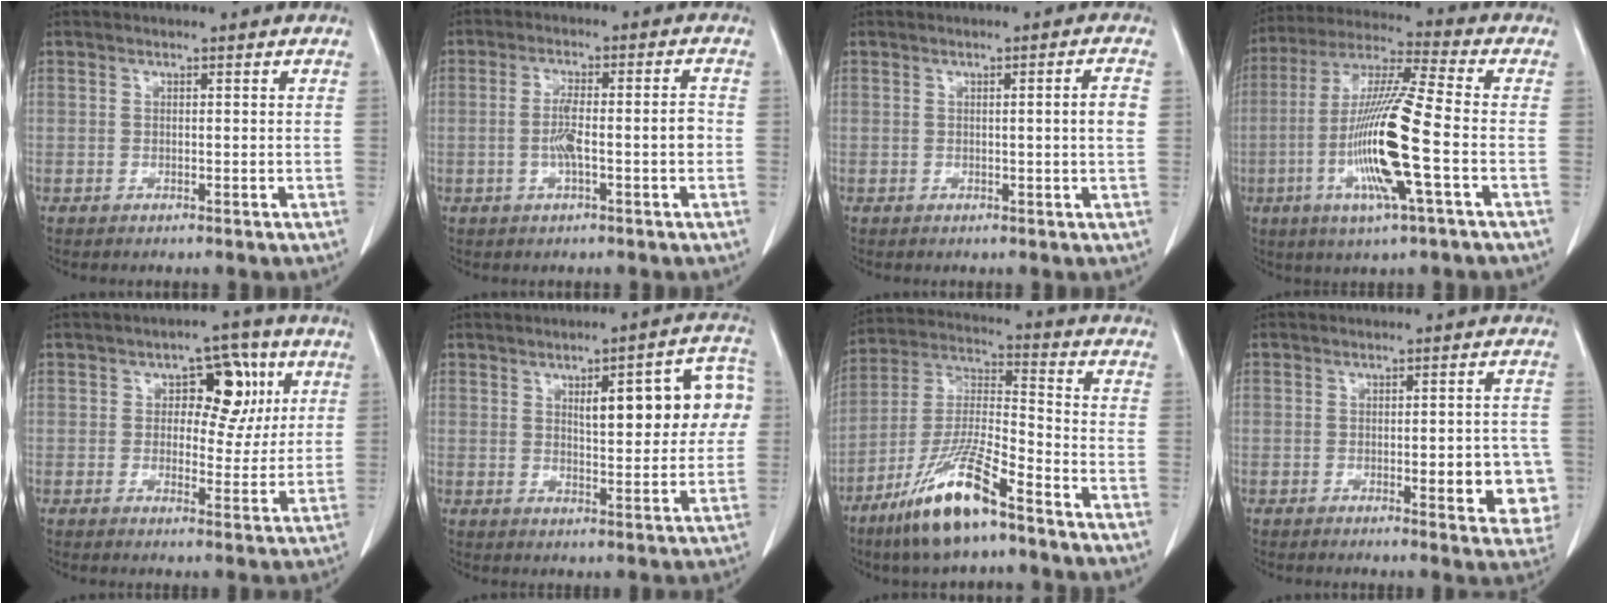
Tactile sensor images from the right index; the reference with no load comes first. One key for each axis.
{"total": 6.3, "fx": -1.3, "fy": 0.8, "fz": 6.1, "tx": -0.114, "ty": 0.015, "tz": -0.020}
{"total": 2.9, "fx": 0.2, "fy": -0.2, "fz": 2.9, "tx": -0.040, "ty": 0.003, "tz": 0.003}
{"total": 15.7, "fx": -3.9, "fy": 0.1, "fz": 15.2, "tx": -0.309, "ty": -0.011, "tz": -0.082}
{"total": 8.3, "fx": 2.5, "fy": 4.8, "fz": 6.3, "tx": -0.065, "ty": 0.021, "tz": 0.033}
{"total": 12.8, "fx": 2.9, "fy": 3.4, "fz": 11.9, "tx": -0.145, "ty": 0.032, "tz": 0.038}
{"total": 14.6, "fx": -9.5, "fy": 2.2, "fz": 10.9, "tx": -0.223, "ty": -0.022, "tz": -0.181}
{"total": 9.0, "fx": -2.1, "fy": 2.5, "fz": 8.3, "tx": -0.084, "ty": 0.002, "tz": -0.022}